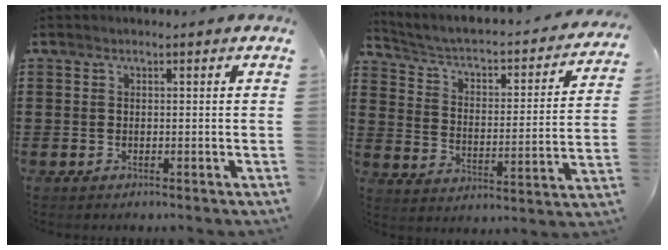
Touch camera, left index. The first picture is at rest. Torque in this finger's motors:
{"motor_torque": [2.14, 0.00, 0.18, 0.01]}